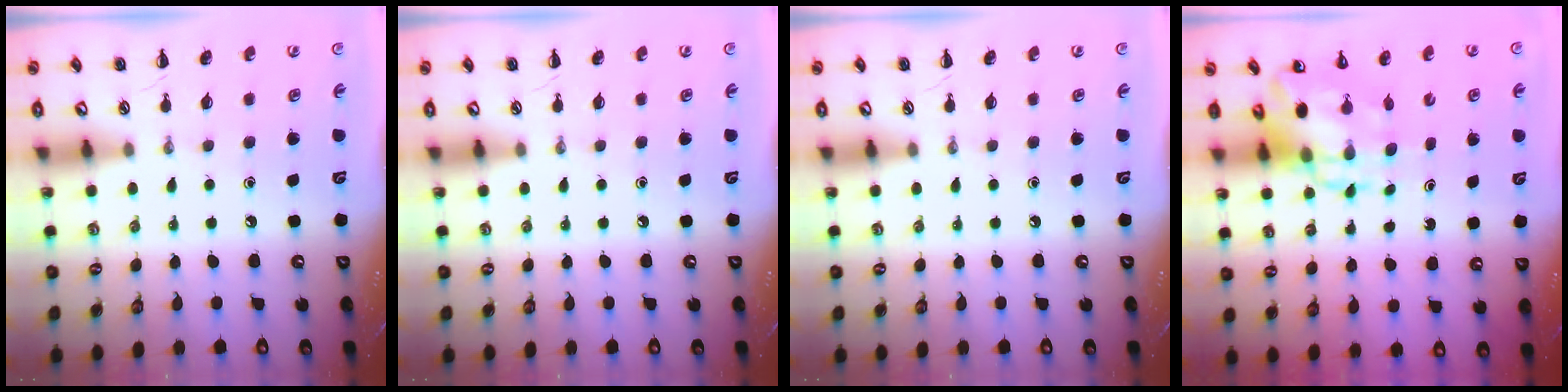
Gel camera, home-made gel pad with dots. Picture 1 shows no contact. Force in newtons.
{"total": 0.0}
{"total": 0.0}
{"total": 8.9, "press": 8.5, "slide": 2.7}